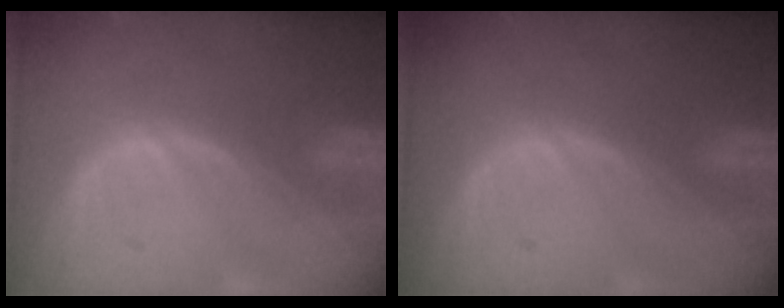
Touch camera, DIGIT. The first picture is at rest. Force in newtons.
{"total": 0.0}